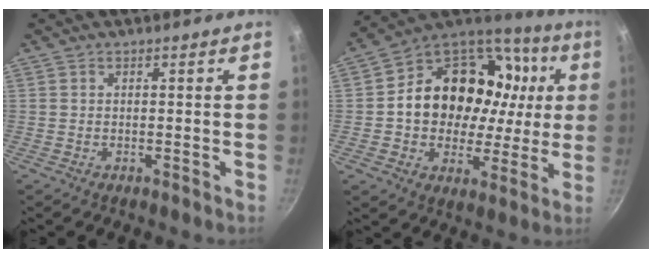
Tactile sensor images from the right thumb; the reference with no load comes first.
{"total": 25.5, "force": [4.3, 19.4, 16.1], "torque": [-0.228, 0.028, 0.076]}